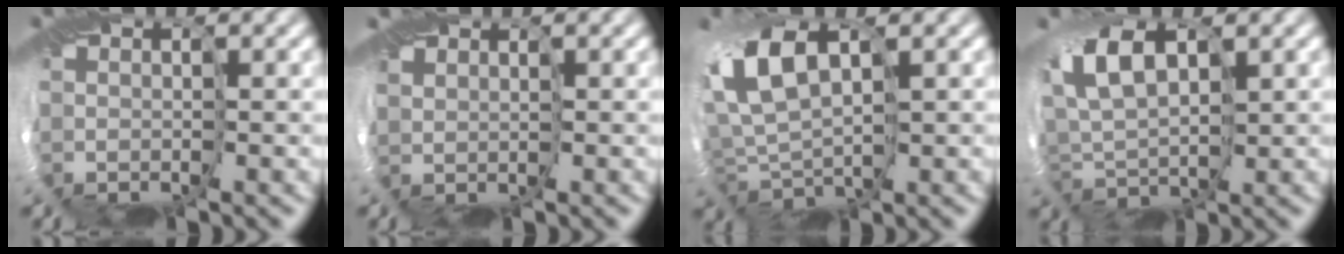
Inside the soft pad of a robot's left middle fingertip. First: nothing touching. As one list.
[{"total": 0.7, "force": [0.3, 0.7, 0.0], "torque": [0.002, -0.004, 0.001]}, {"total": 8.4, "force": [0.8, 4.7, 6.9], "torque": [-0.151, -0.010, 0.020]}, {"total": 6.4, "force": [0.2, 3.8, 5.1], "torque": [-0.103, -0.006, 0.002]}]